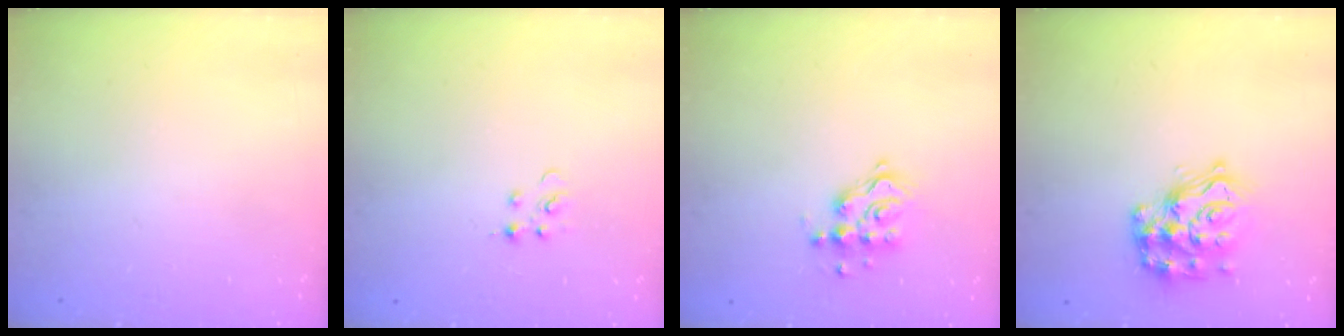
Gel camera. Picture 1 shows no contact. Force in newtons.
{"total": 3.8, "press": 3.7, "slide": 0.4}
{"total": 9.8, "press": 9.8, "slide": 0.7}
{"total": 15.4, "press": 15.3, "slide": 1.0}